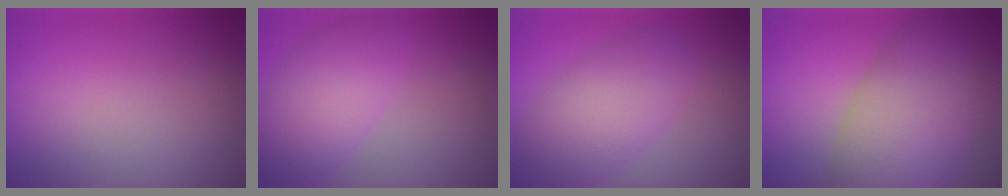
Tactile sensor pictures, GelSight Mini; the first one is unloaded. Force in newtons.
{"total": 5.5, "press": 5.5, "slide": 0.1}
{"total": 6.3, "press": 6.3, "slide": 0.3}
{"total": 9.7, "press": 9.7, "slide": 0.4}